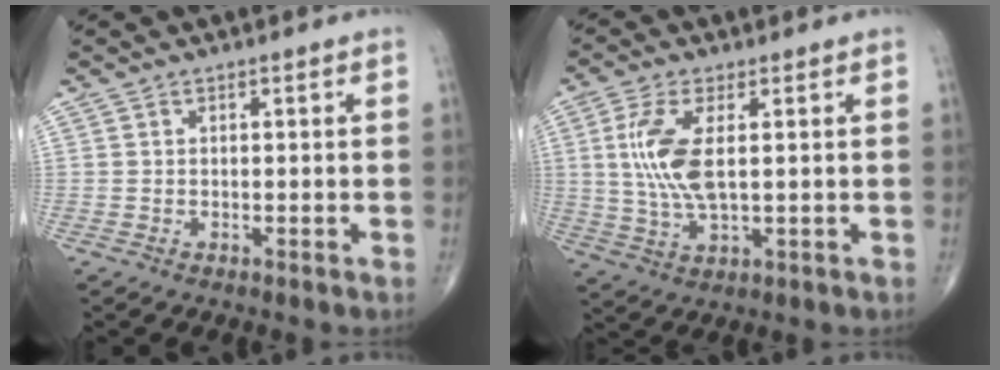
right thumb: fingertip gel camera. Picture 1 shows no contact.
{"total": 9.4, "force": [1.5, 3.6, 8.6], "torque": [-0.199, -0.006, 0.033]}